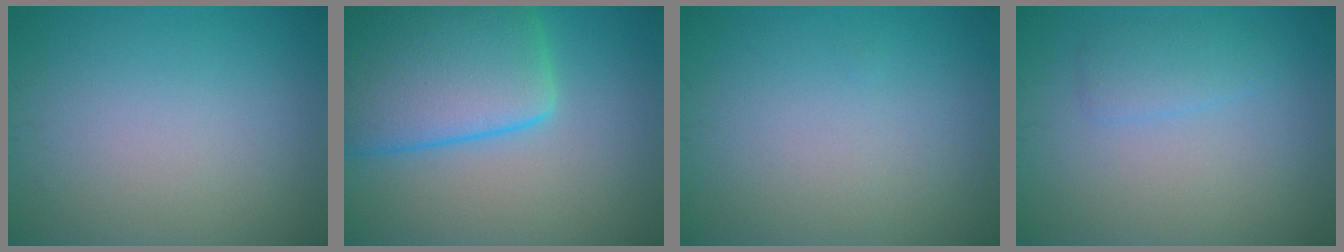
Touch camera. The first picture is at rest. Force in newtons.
{"total": 10.8, "press": 10.8, "slide": 0.6}
{"total": 0.0}
{"total": 1.9, "press": 1.9, "slide": 0.1}